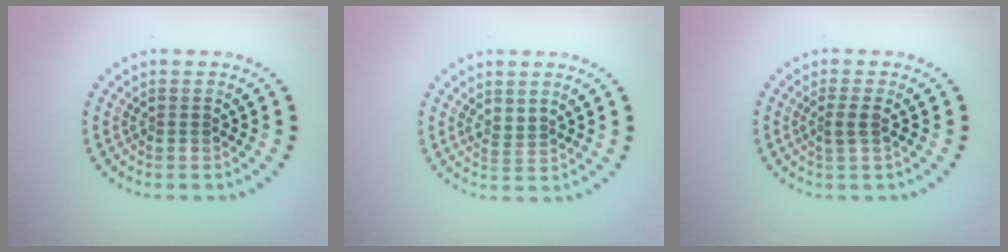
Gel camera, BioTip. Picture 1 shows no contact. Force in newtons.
{"total": 1.2, "press": 1.0, "slide": 0.7}
{"total": 1.2, "press": 1.1, "slide": 0.6}